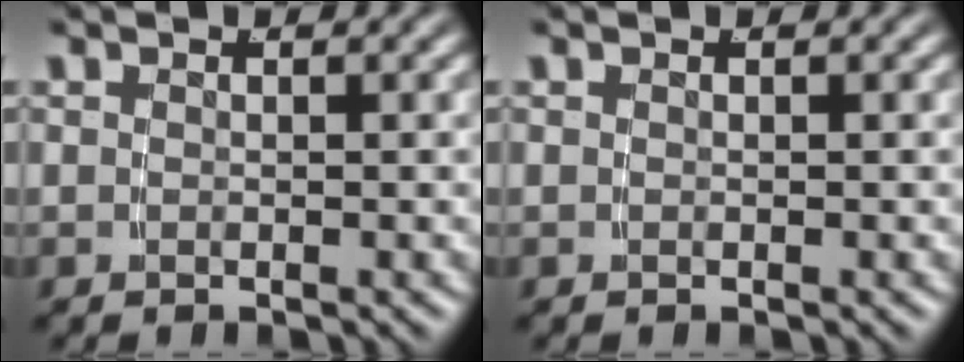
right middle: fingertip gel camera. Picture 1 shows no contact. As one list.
[{"total": 0.0}]